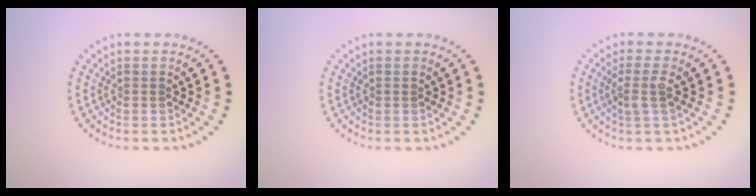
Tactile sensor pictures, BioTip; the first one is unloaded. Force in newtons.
{"total": 0.0}
{"total": 1.8, "press": 1.3, "slide": 1.2}